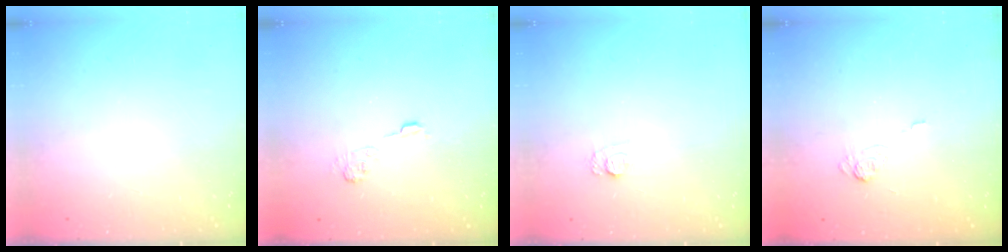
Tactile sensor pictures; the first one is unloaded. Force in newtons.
{"total": 6.5, "press": 6.4, "slide": 1.2}
{"total": 5.7, "press": 5.6, "slide": 0.8}
{"total": 3.7, "press": 3.4, "slide": 1.5}